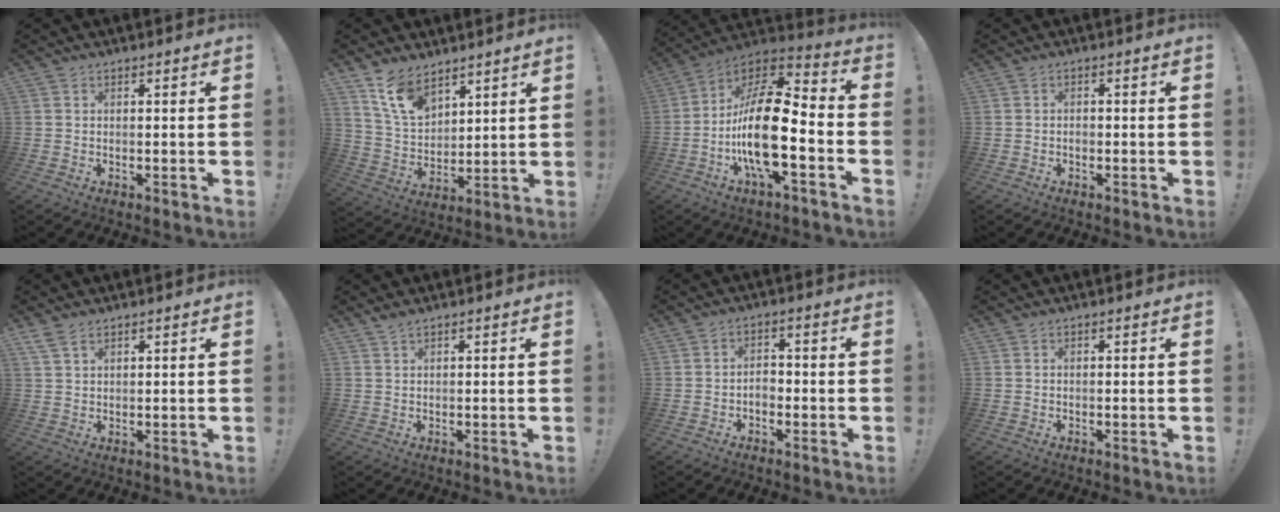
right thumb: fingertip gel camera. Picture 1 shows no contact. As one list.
[{"total": 12.0, "force": [8.7, 6.5, 4.9], "torque": [-0.102, -0.051, 0.172]}, {"total": 22.1, "force": [-4.5, 8.3, 19.9], "torque": [-0.383, 0.018, -0.076]}, {"total": 0.6, "force": [-0.4, 0.4, 0.2], "torque": [-0.004, 0.003, -0.007]}, {"total": 3.5, "force": [2.5, 1.6, 1.8], "torque": [-0.032, -0.011, 0.048]}, {"total": 1.4, "force": [1.2, 0.2, 0.6], "torque": [-0.014, 0.001, 0.023]}, {"total": 3.3, "force": [-1.2, 2.3, 2.0], "torque": [-0.042, 0.002, -0.025]}, {"total": 0.0}]